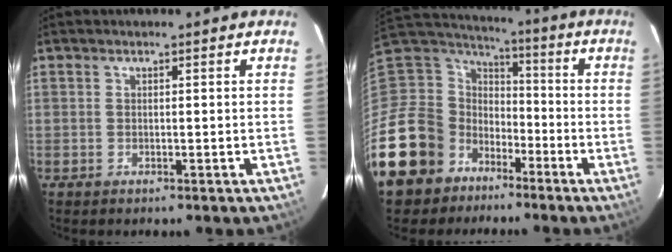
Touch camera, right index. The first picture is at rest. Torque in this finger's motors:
{"motor_torque": [-0.02, -0.43, -0.73, -0.21]}